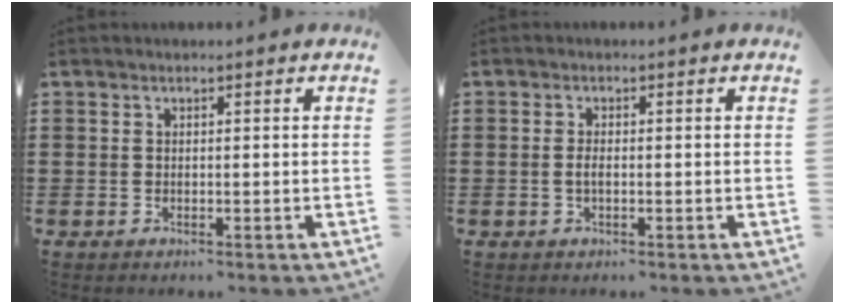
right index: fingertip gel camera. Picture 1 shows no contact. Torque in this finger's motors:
{"motor_torque": [2.14, 0.00, 0.18, 0.06]}